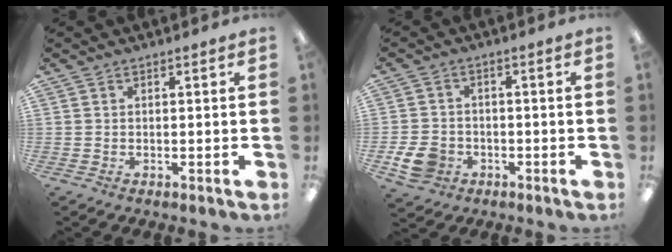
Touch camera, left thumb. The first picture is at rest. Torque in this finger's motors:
{"motor_torque": [-0.52, 0.47, -0.06, 0.28, 0.05]}